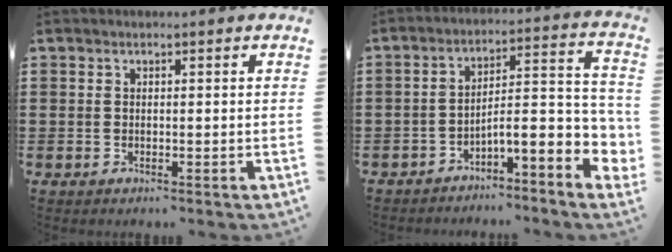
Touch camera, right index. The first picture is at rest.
{"total": 7.2, "force": [-4.1, 1.4, 5.8], "torque": [-0.094, -0.024, -0.082]}